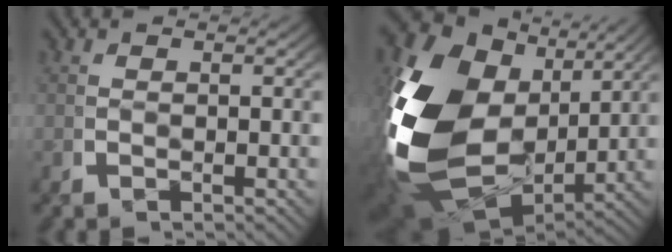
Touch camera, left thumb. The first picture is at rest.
{"total": 21.4, "force": [-0.5, 14.6, 15.6], "torque": [-0.374, -0.073, 0.024]}